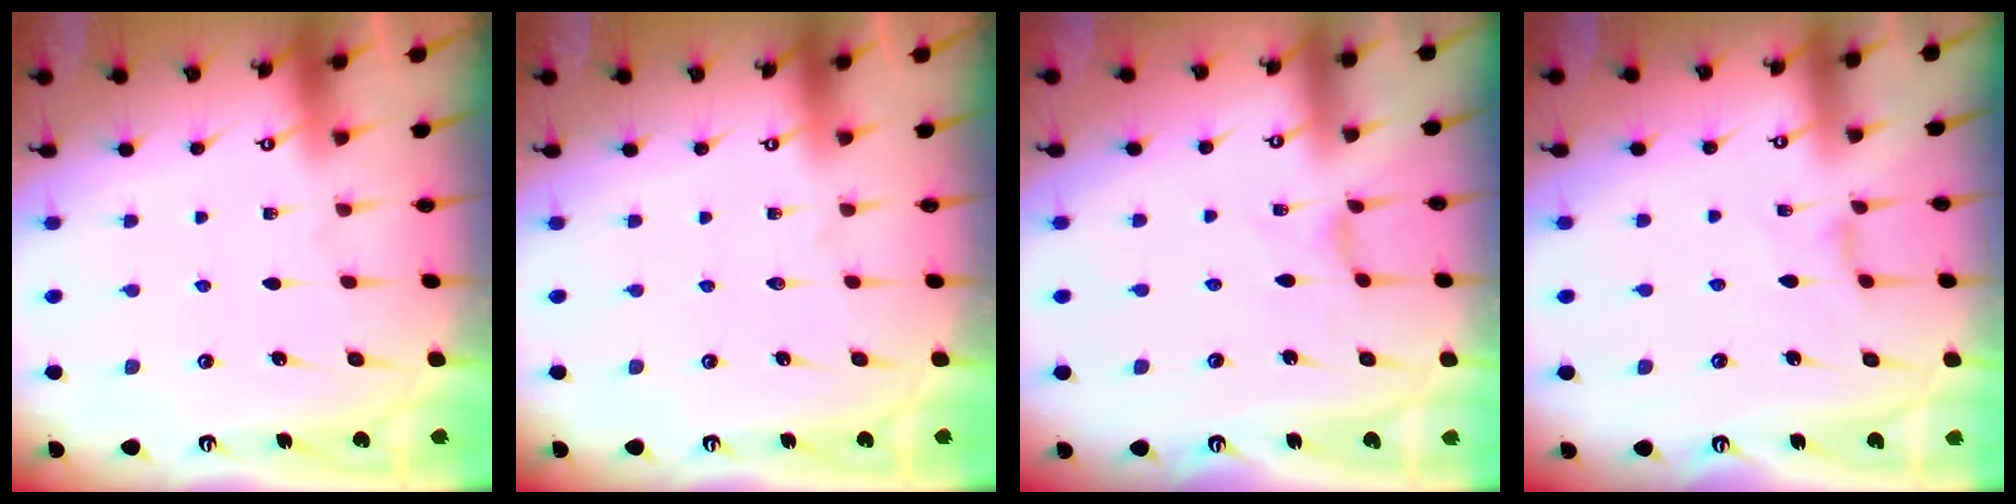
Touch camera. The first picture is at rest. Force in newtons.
{"total": 0.0}
{"total": 1.3, "press": 1.3, "slide": 0.2}
{"total": 2.9, "press": 2.9, "slide": 0.4}